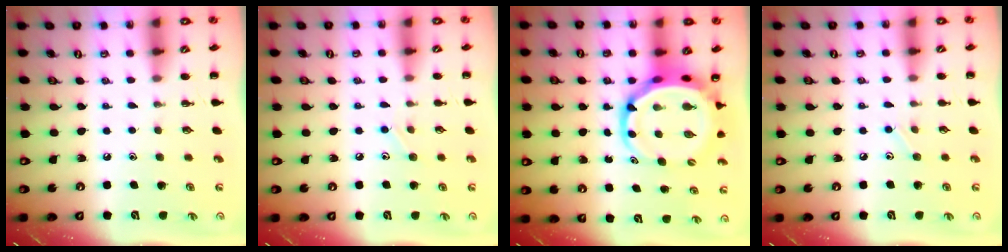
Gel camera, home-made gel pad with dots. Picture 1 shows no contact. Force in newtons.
{"total": 7.7, "press": 7.3, "slide": 2.5}
{"total": 8.3, "press": 7.9, "slide": 2.4}
{"total": 5.5, "press": 5.2, "slide": 1.7}